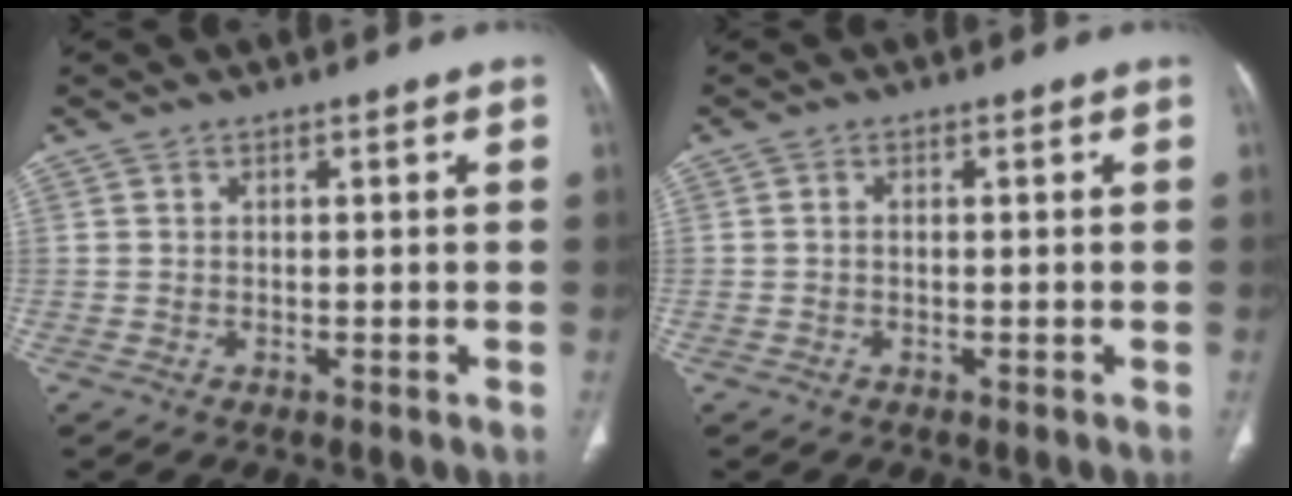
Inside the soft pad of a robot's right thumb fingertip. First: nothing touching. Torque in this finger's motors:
{"motor_torque": [0.03, -0.22, -0.15, 0.44, 0.05]}